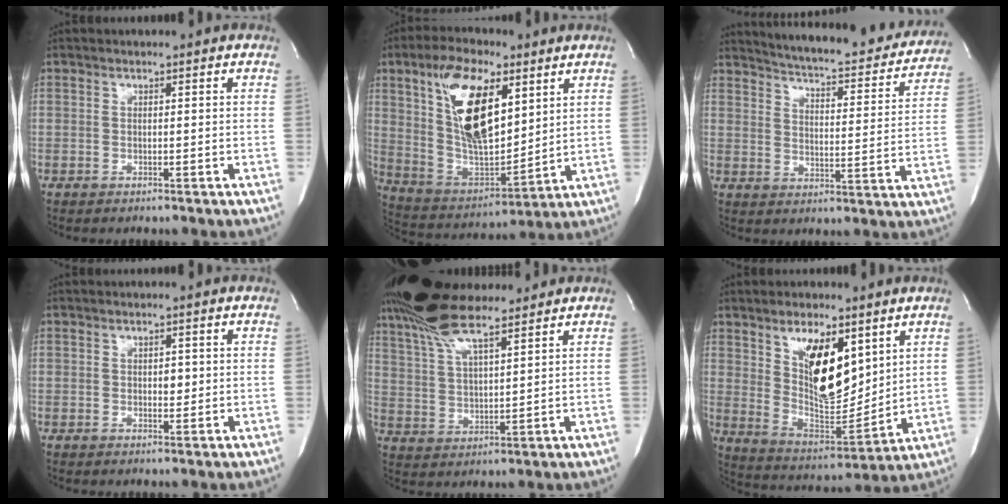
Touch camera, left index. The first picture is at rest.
{"total": 17.2, "force": [7.0, 6.6, 14.3], "torque": [-0.274, 0.005, 0.131]}
{"total": 22.6, "force": [21.0, 4.0, 7.5], "torque": [-0.109, -0.053, 0.257]}
{"total": 1.8, "force": [-0.1, 1.1, 1.4], "torque": [-0.020, -0.004, -0.002]}
{"total": 11.9, "force": [9.8, 2.1, 6.4], "torque": [-0.132, 0.015, 0.185]}
{"total": 13.1, "force": [5.5, 5.1, 10.7], "torque": [-0.195, -0.009, 0.109]}